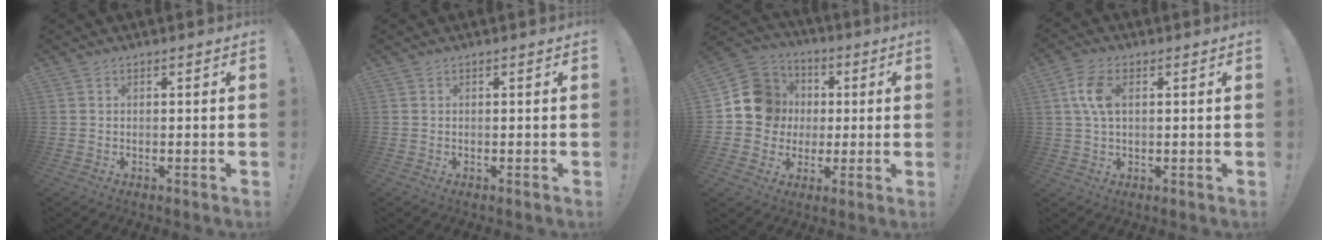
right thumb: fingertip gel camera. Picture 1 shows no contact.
{"total": 0.0}
{"total": 14.3, "force": [1.3, 13.5, 4.6], "torque": [-0.058, 0.009, 0.043]}
{"total": 7.8, "force": [1.5, 4.6, 6.1], "torque": [-0.131, 0.004, 0.026]}